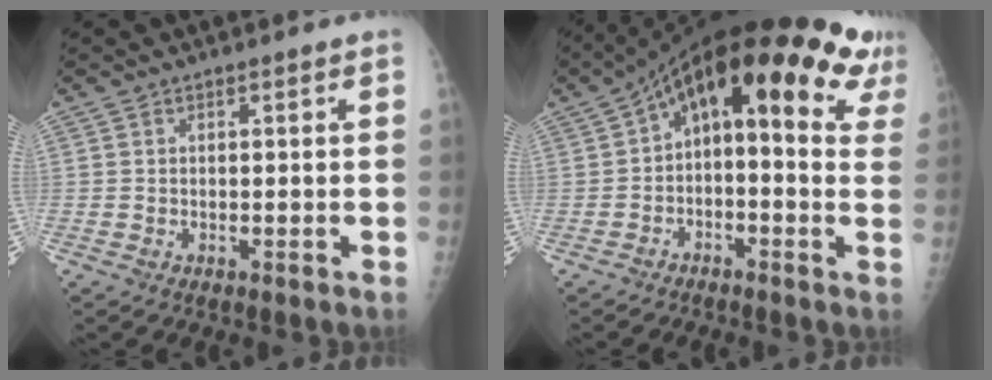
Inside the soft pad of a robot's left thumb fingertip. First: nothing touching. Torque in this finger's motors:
{"motor_torque": [0.09, 1.71, 1.20, 0.55, 0.39]}